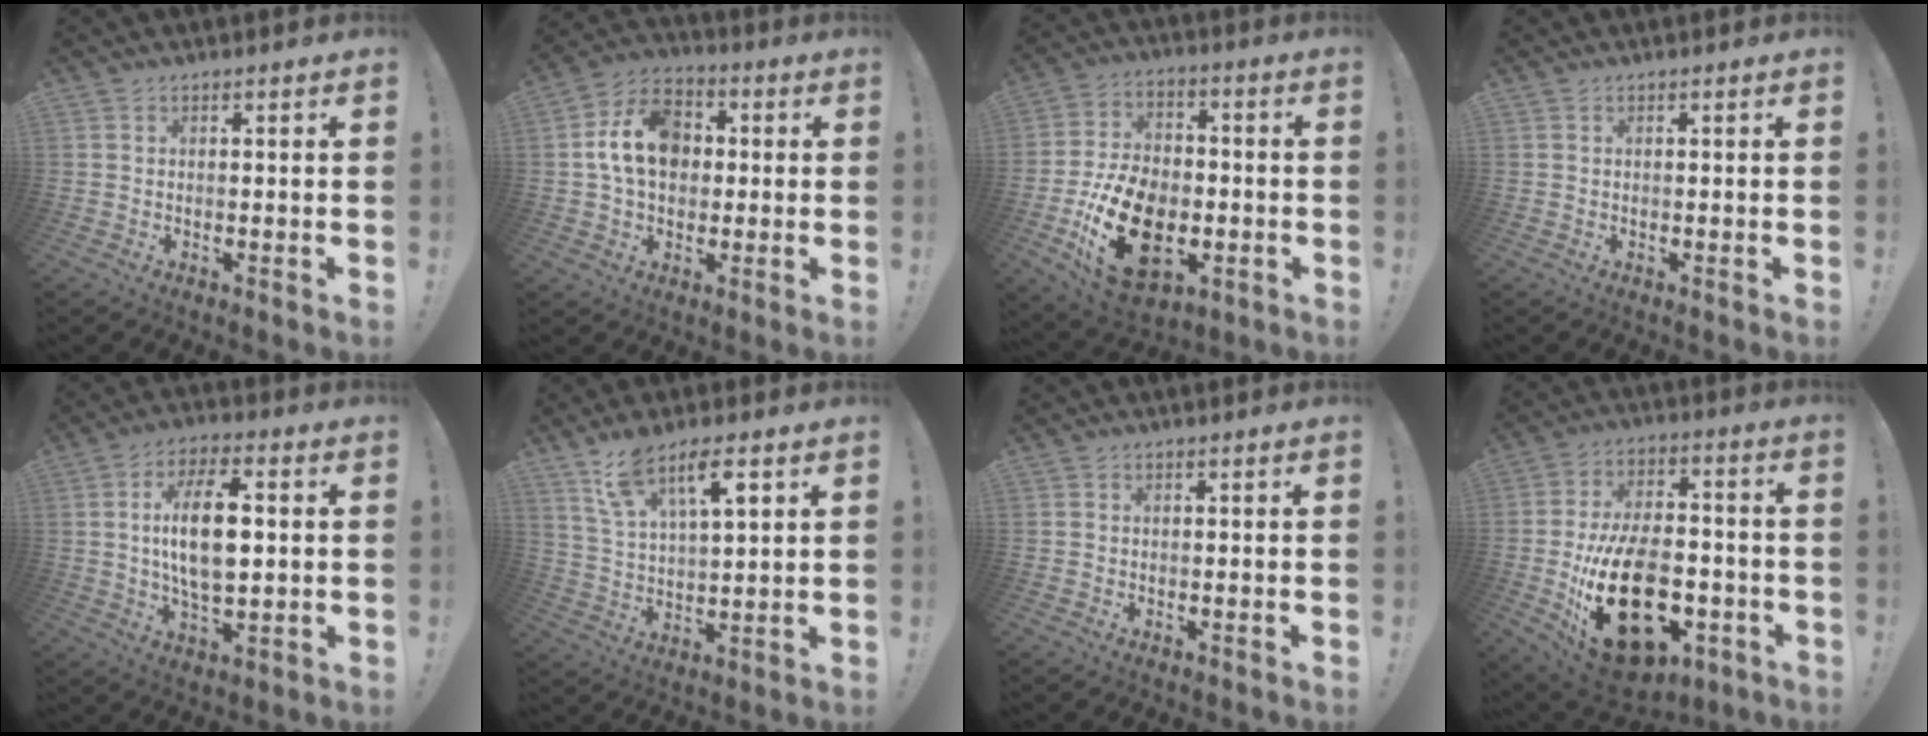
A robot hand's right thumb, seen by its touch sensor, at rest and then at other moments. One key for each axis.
{"total": 14.4, "fx": 1.6, "fy": 11.0, "fz": 9.2, "tx": -0.151, "ty": 0.011, "tz": 0.036}
{"total": 22.6, "fx": -7.1, "fy": 14.7, "fz": 15.5, "tx": -0.280, "ty": 0.043, "tz": -0.105}
{"total": 0.0}
{"total": 14.5, "fx": 1.5, "fy": 6.9, "fz": 12.6, "tx": -0.227, "ty": 0.002, "tz": 0.022}
{"total": 11.4, "fx": 7.1, "fy": 3.7, "fz": 8.1, "tx": -0.134, "ty": -0.027, "tz": 0.122}
{"total": 0.0}
{"total": 27.7, "fx": -8.2, "fy": 16.5, "fz": 20.6, "tx": -0.366, "ty": 0.046, "tz": -0.116}